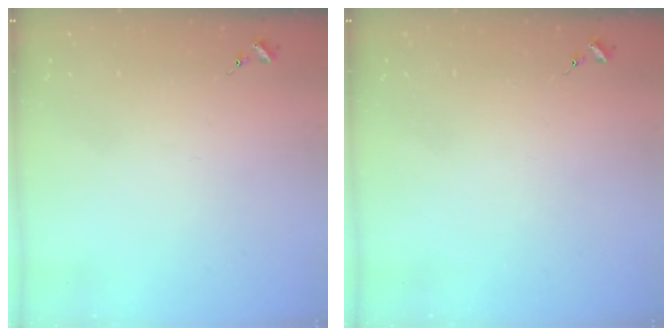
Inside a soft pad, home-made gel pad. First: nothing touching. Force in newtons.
{"total": 0.0}